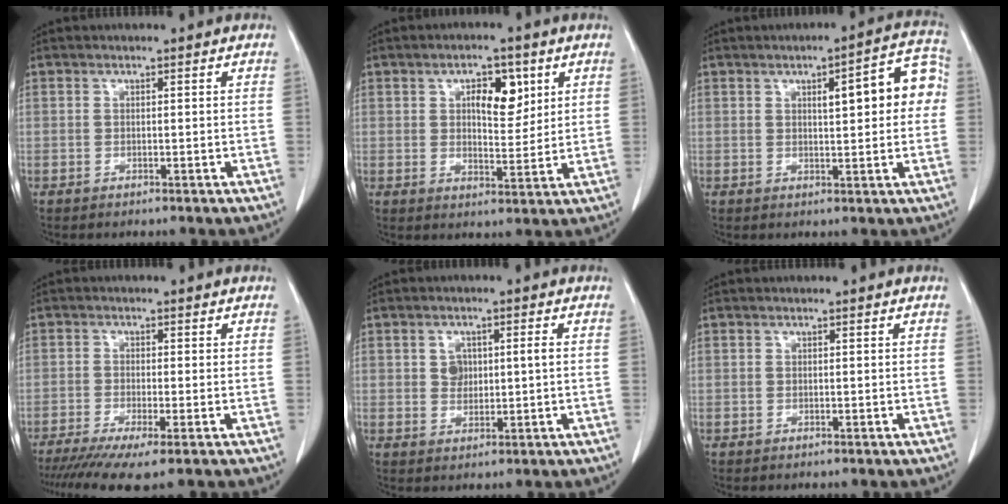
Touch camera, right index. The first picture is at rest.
{"total": 6.5, "force": [2.6, 2.9, 5.2], "torque": [-0.081, 0.001, 0.044]}
{"total": 9.2, "force": [1.7, 2.3, 8.7], "torque": [-0.108, 0.028, 0.020]}
{"total": 8.1, "force": [-5.5, 0.6, 5.9], "torque": [-0.097, -0.017, -0.090]}
{"total": 3.6, "force": [0.6, 2.0, 2.9], "torque": [-0.051, 0.008, 0.016]}
{"total": 0.0}